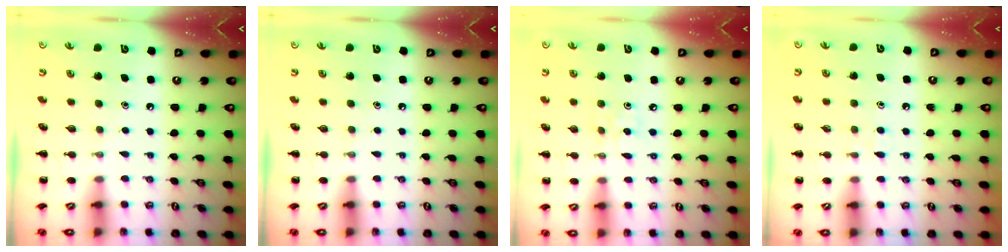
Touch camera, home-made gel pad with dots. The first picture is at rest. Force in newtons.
{"total": 0.0}
{"total": 2.2, "press": 2.1, "slide": 0.6}
{"total": 3.7, "press": 3.3, "slide": 1.6}